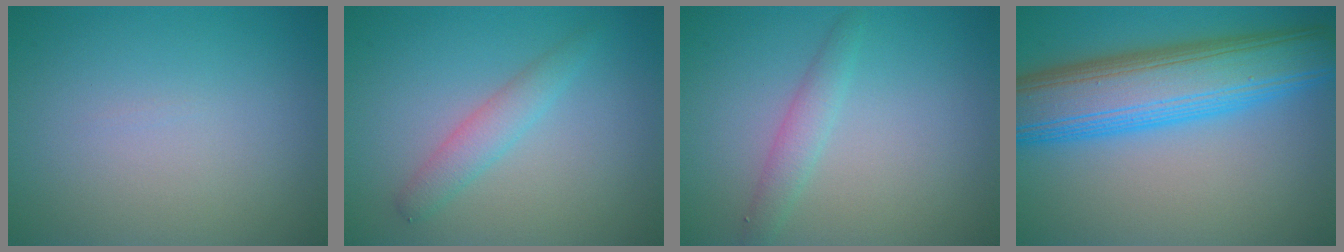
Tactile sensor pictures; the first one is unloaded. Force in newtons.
{"total": 2.3, "press": 2.3, "slide": 0.1}
{"total": 1.9, "press": 1.9, "slide": 0.1}
{"total": 10.5, "press": 10.5, "slide": 0.3}